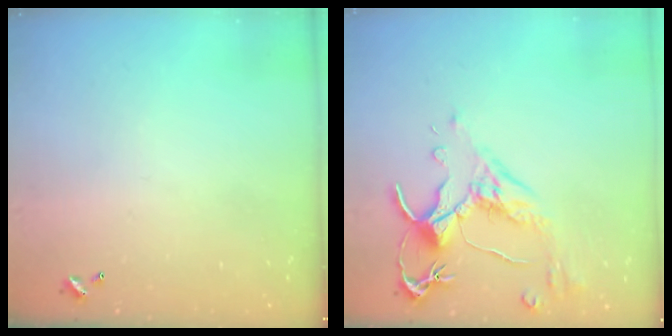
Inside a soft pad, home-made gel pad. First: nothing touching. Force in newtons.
{"total": 2.5, "press": 2.1, "slide": 1.4}